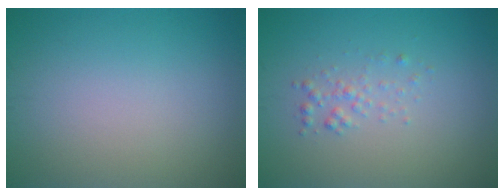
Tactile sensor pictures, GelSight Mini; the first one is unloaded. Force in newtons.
{"total": 1.3, "press": 1.3, "slide": 0.1}